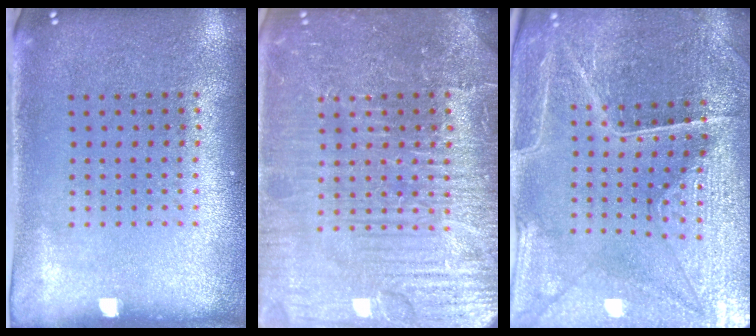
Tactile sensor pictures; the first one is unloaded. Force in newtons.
{"total": 7.6, "press": 7.6, "slide": 0.9}
{"total": 3.8, "press": 3.8, "slide": 0.5}